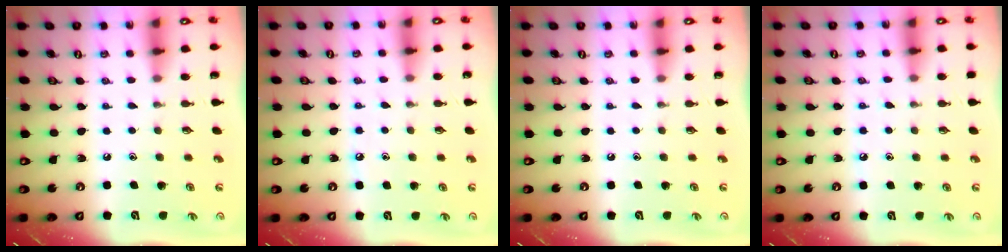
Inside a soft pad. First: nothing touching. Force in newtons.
{"total": 6.2, "press": 6.2, "slide": 0.7}
{"total": 0.0}
{"total": 6.8, "press": 6.7, "slide": 0.8}